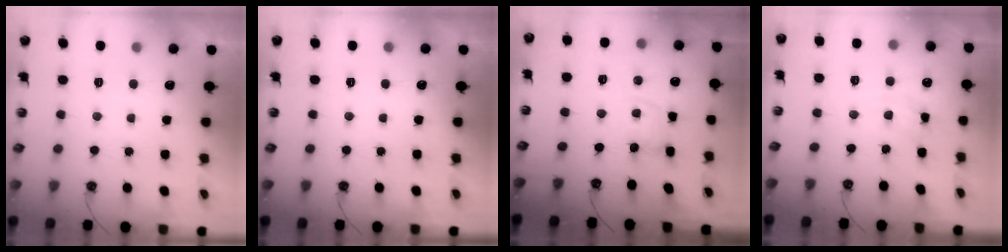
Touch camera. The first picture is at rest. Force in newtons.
{"total": 0.0}
{"total": 1.8, "press": 1.8, "slide": 0.1}
{"total": 4.6, "press": 4.6, "slide": 0.3}